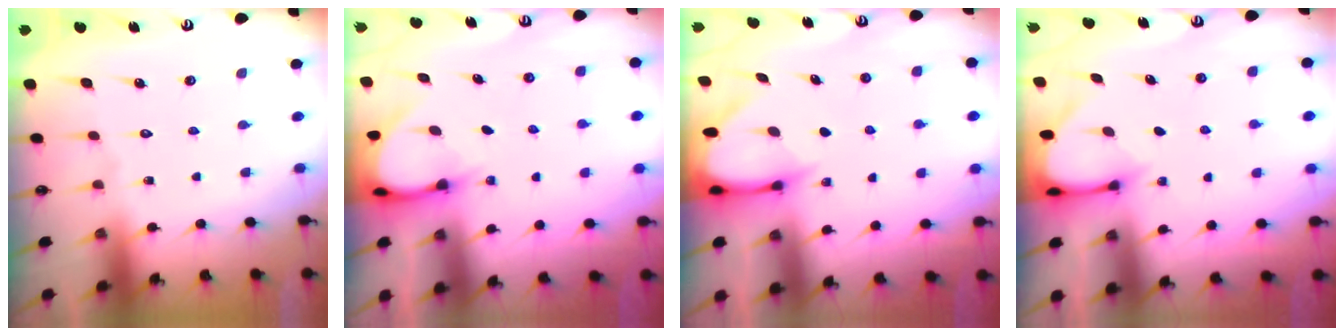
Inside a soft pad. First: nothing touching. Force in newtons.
{"total": 3.9, "press": 3.9, "slide": 0.3}
{"total": 3.4, "press": 3.4, "slide": 0.3}
{"total": 3.4, "press": 3.4, "slide": 0.3}